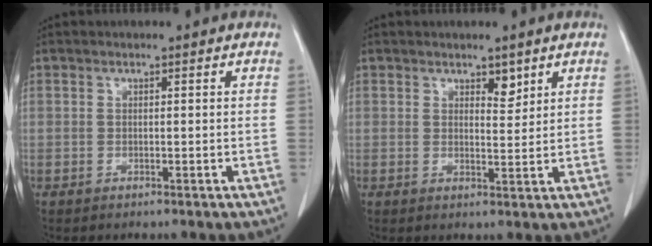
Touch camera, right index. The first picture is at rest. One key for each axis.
{"total": 2.5, "fx": 1.7, "fy": 1.0, "fz": 1.5, "tx": -0.019, "ty": -0.006, "tz": 0.029}